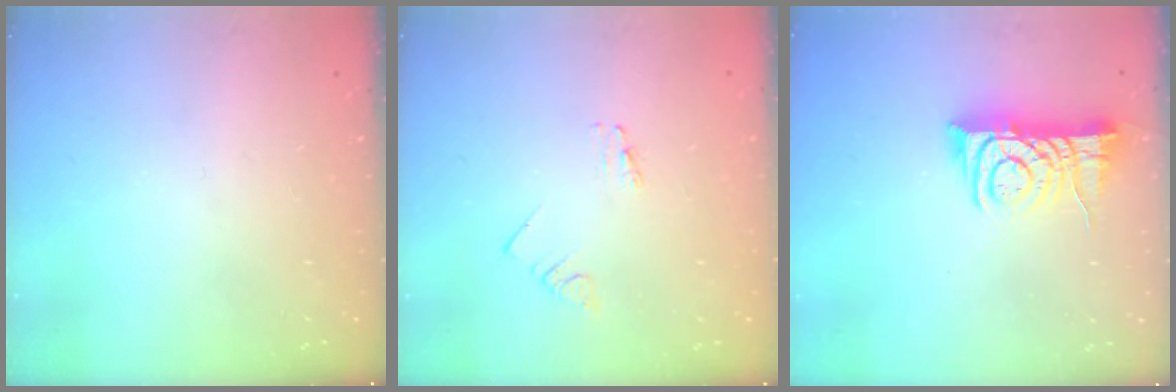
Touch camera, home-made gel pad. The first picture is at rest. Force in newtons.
{"total": 0.6, "press": 0.6, "slide": 0.1}
{"total": 9.4, "press": 9.4, "slide": 1.2}